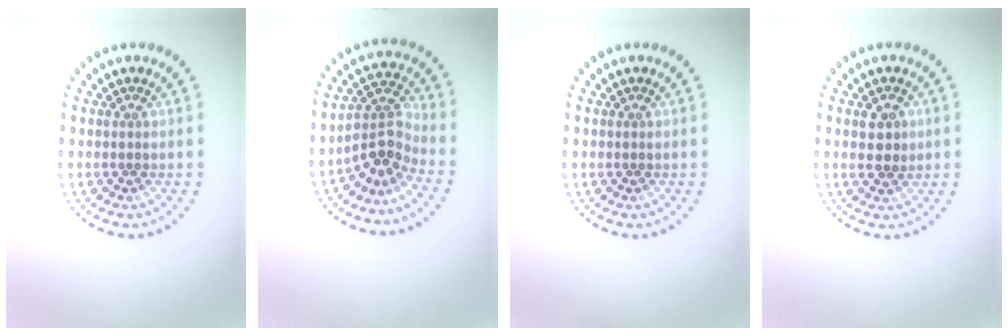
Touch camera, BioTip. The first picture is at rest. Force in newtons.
{"total": 3.1, "press": 2.3, "slide": 2.1}
{"total": 0.0}
{"total": 2.2, "press": 2.2, "slide": 0.3}